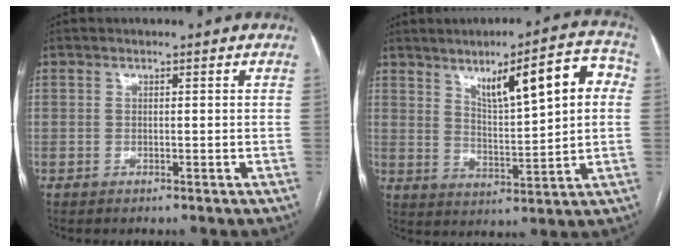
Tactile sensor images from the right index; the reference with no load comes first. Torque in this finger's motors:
{"motor_torque": [0.77, 0.37, 0.29, 0.09]}